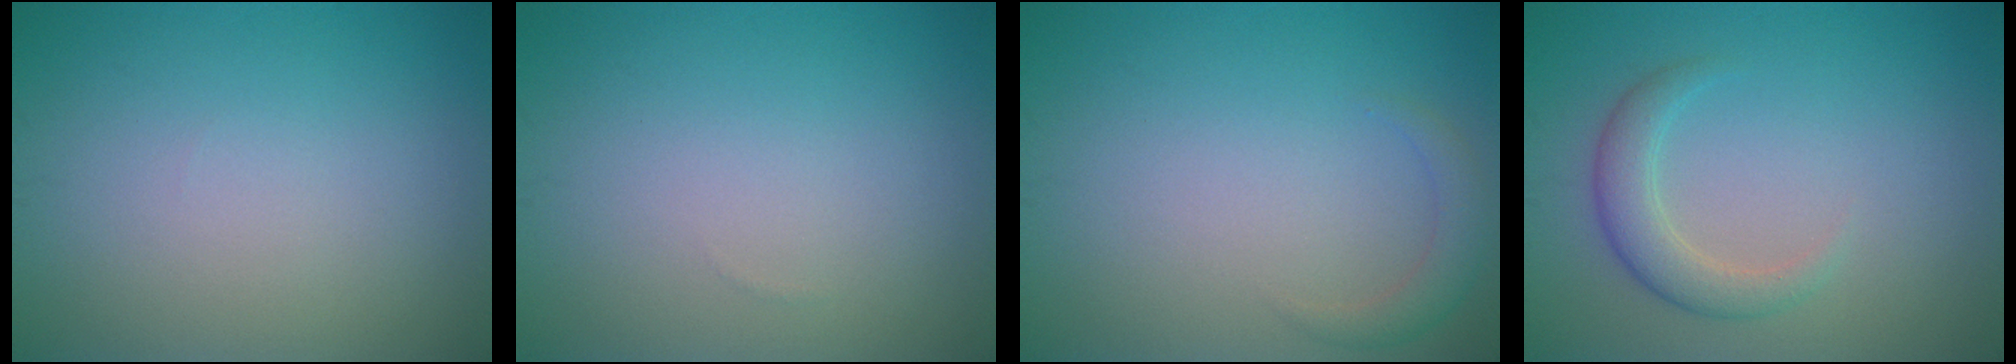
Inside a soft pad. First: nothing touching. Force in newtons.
{"total": 0.0}
{"total": 1.7, "press": 1.7, "slide": 0.1}
{"total": 2.7, "press": 2.7, "slide": 0.2}